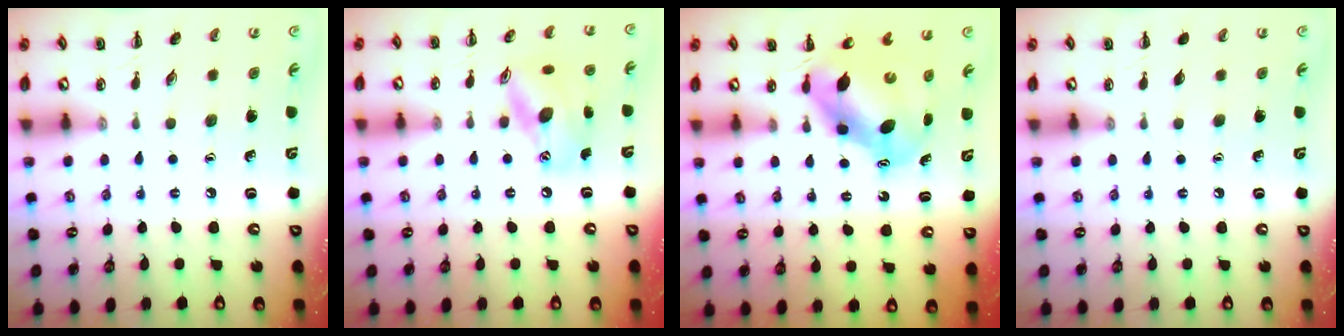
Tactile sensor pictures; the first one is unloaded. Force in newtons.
{"total": 13.7, "press": 13.5, "slide": 2.2}
{"total": 6.4, "press": 6.2, "slide": 1.6}
{"total": 0.0}